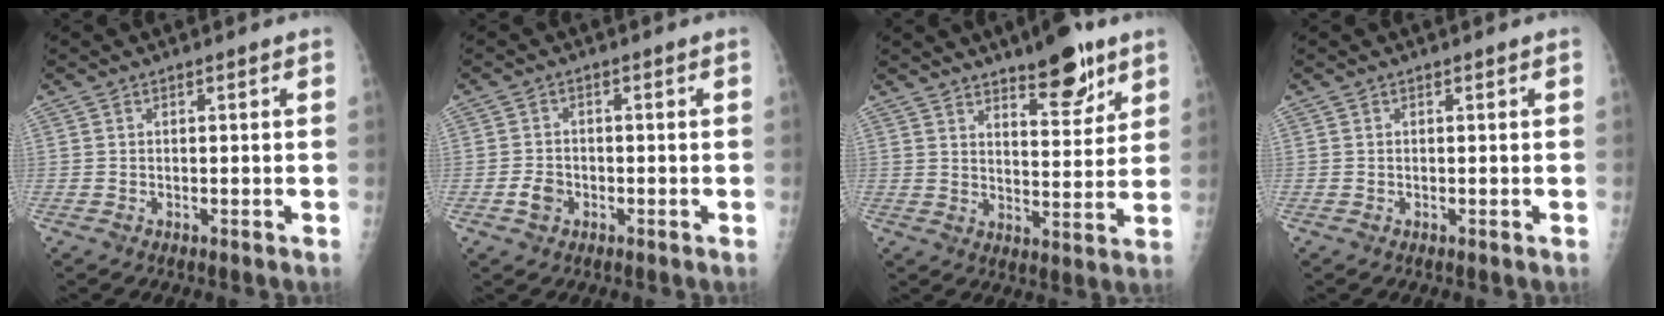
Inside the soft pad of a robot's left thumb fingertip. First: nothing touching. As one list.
[{"total": 2.7, "force": [-1.2, 1.8, 1.6], "torque": [-0.030, 0.005, -0.023]}, {"total": 10.7, "force": [7.2, 3.6, 7.0], "torque": [-0.074, -0.046, 0.108]}, {"total": 0.0}]